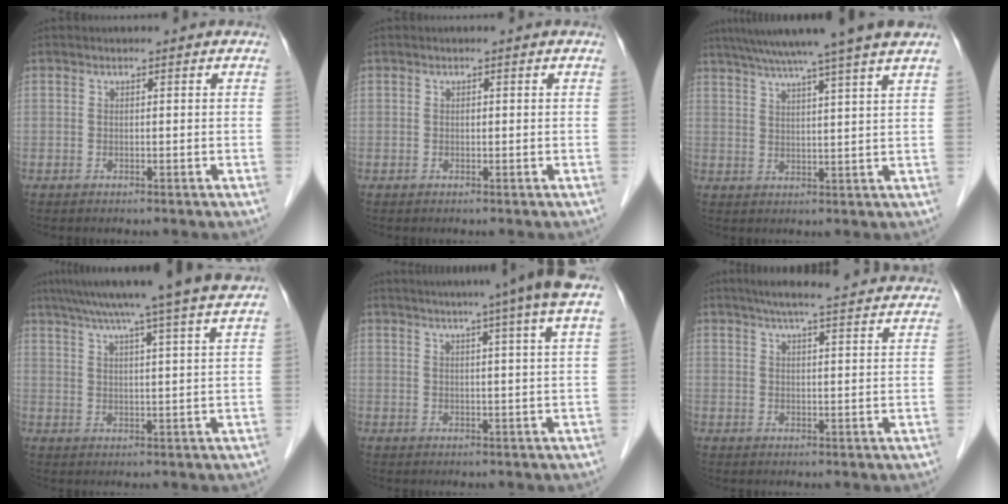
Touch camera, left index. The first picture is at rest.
{"total": 0.0}
{"total": 14.2, "force": [11.6, -1.7, 7.9], "torque": [-0.132, 0.013, 0.159]}
{"total": 15.3, "force": [12.6, -1.6, 8.6], "torque": [-0.141, 0.013, 0.170]}
{"total": 11.1, "force": [8.0, -1.9, 7.6], "torque": [-0.113, 0.011, 0.086]}
{"total": 19.2, "force": [17.5, 0.9, 7.9], "torque": [-0.114, 0.013, 0.218]}